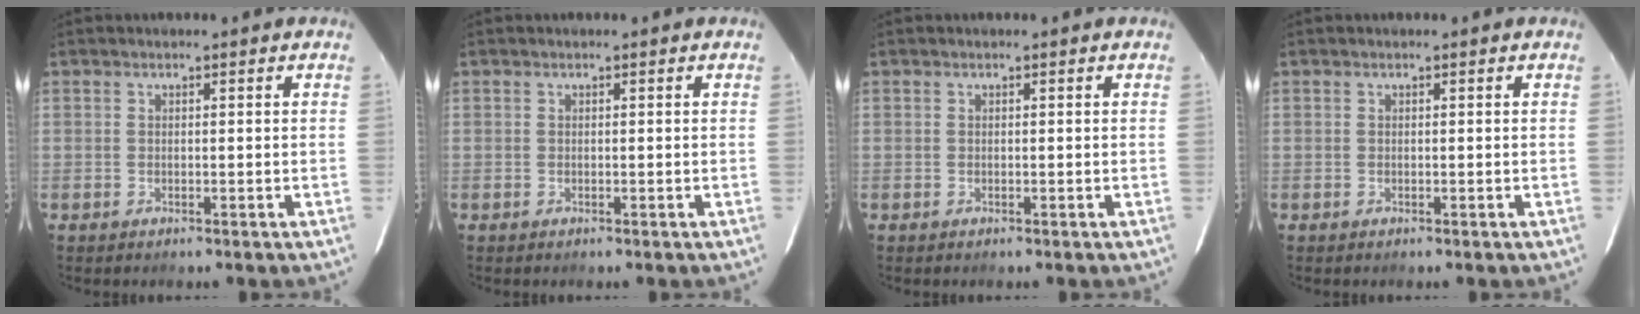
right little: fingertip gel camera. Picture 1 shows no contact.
{"total": 0.0}
{"total": 0.0}
{"total": 0.0}